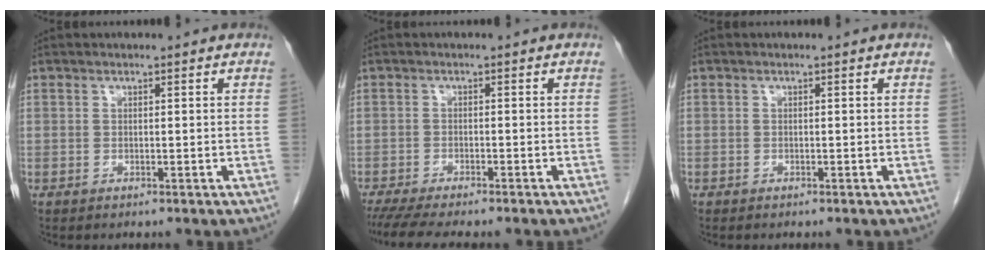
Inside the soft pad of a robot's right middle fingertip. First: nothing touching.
{"total": 8.8, "force": [-7.5, 1.1, 4.6], "torque": [-0.064, -0.012, -0.112]}
{"total": 0.0}